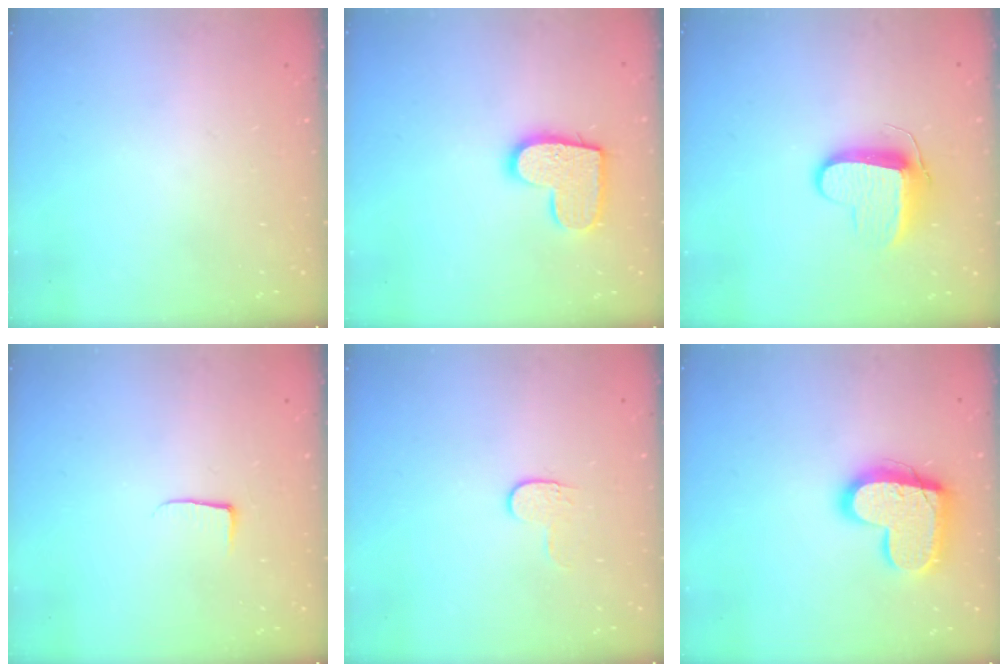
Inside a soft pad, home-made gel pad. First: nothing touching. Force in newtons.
{"total": 12.7, "press": 12.7, "slide": 0.7}
{"total": 10.0, "press": 10.0, "slide": 0.2}
{"total": 3.7, "press": 3.7, "slide": 0.5}
{"total": 4.3, "press": 4.3, "slide": 0.5}
{"total": 17.3, "press": 17.3, "slide": 1.2}